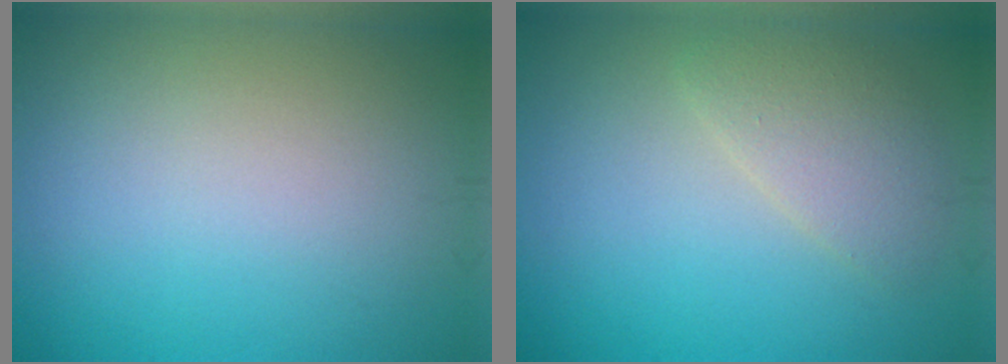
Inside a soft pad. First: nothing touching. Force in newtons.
{"total": 2.7, "press": 2.7, "slide": 0.2}